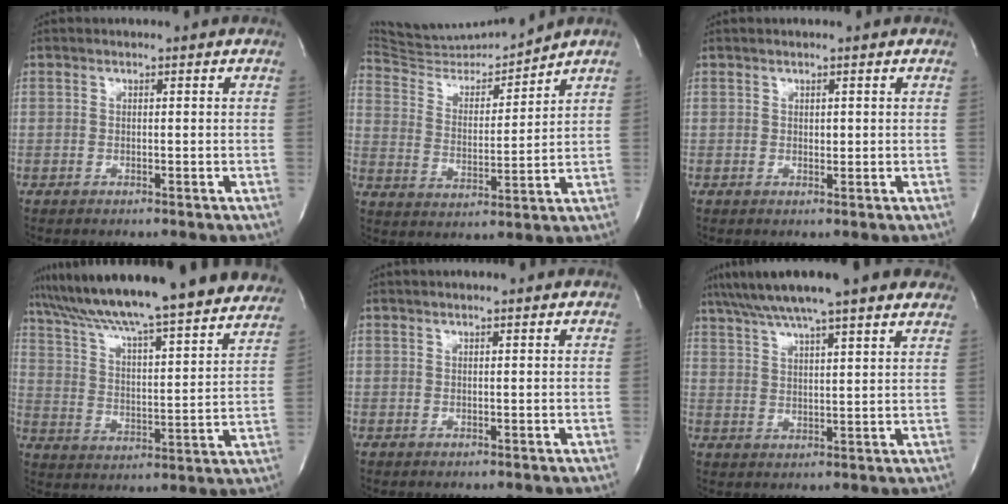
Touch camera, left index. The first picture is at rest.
{"total": 11.0, "force": [10.9, -0.8, 1.2], "torque": [-0.030, -0.007, 0.206]}
{"total": 0.7, "force": [0.3, 0.3, 0.6], "torque": [-0.004, -0.001, 0.006]}
{"total": 30.1, "force": [26.9, 2.7, 13.3], "torque": [-0.211, -0.045, 0.359]}
{"total": 3.9, "force": [3.4, 0.4, 1.7], "torque": [-0.025, 0.026, 0.040]}
{"total": 19.6, "force": [16.0, 2.3, 11.2], "torque": [-0.188, 0.047, 0.223]}